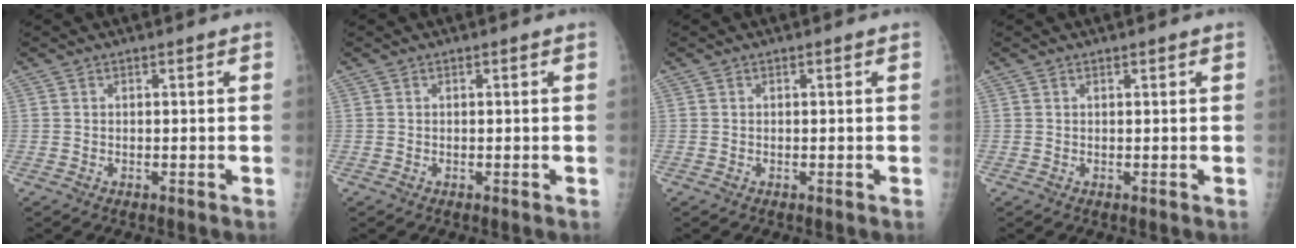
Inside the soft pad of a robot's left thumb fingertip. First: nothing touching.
{"total": 0.0}
{"total": 0.0}
{"total": 0.0}